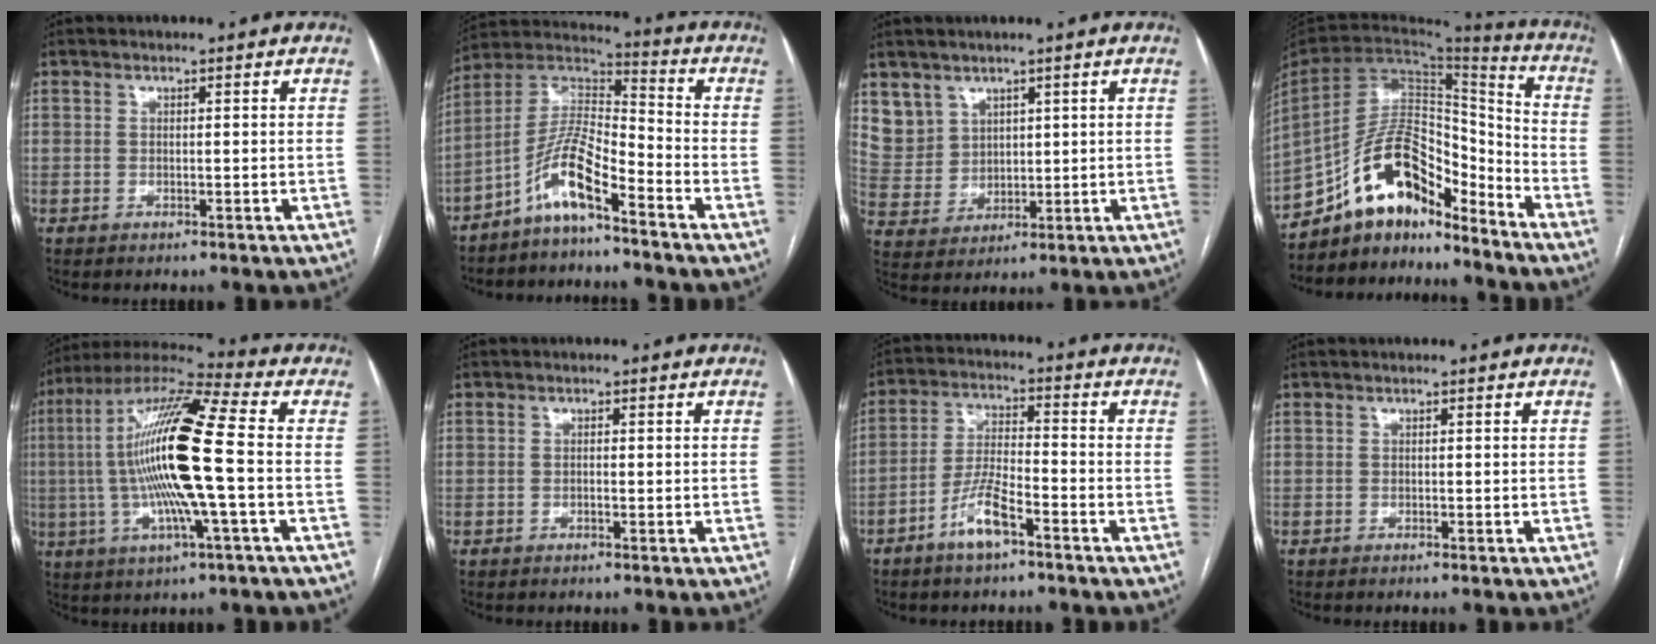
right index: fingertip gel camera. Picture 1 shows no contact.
{"total": 9.6, "force": [-6.0, 1.6, 7.3], "torque": [-0.158, 0.017, -0.122]}
{"total": 6.4, "force": [4.0, 4.9, 0.2], "torque": [-0.005, 0.008, 0.099]}
{"total": 15.8, "force": [-12.5, 5.9, 7.8], "torque": [-0.142, 0.050, -0.221]}
{"total": 18.9, "force": [-0.8, 0.9, 18.9], "torque": [-0.372, 0.009, -0.024]}
{"total": 0.7, "force": [0.0, 0.2, 0.6], "torque": [-0.009, 0.003, 0.001]}
{"total": 6.9, "force": [-4.2, 1.4, 5.3], "torque": [-0.113, 0.002, -0.081]}
{"total": 0.0}